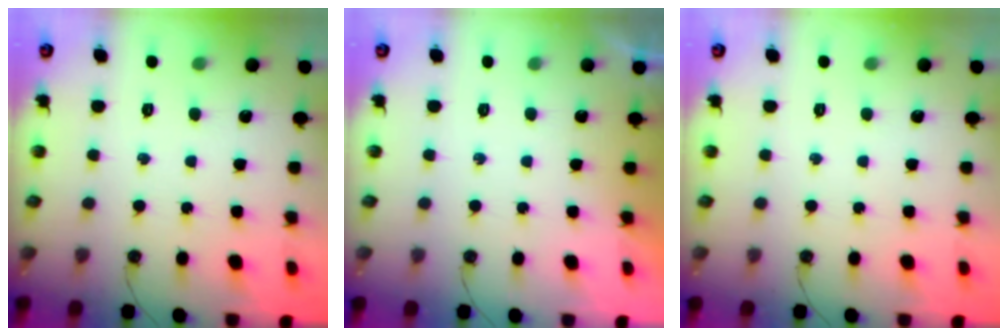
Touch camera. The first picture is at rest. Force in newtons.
{"total": 0.0}
{"total": 0.0}